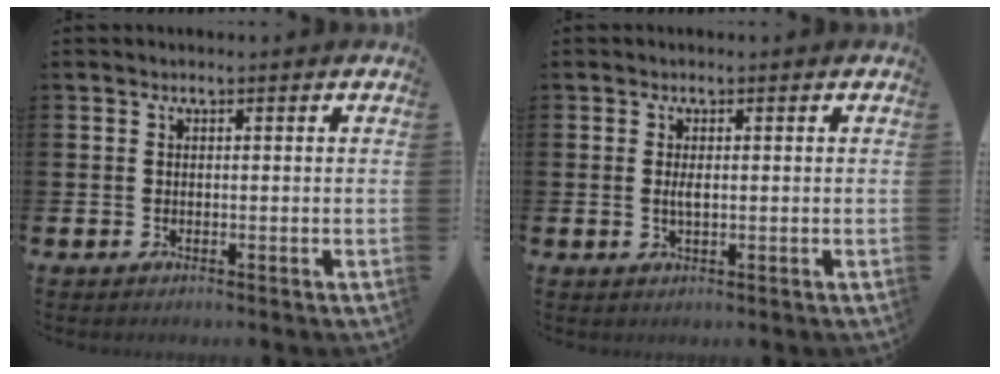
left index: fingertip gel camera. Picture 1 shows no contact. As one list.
[{"total": 1.7, "force": [0.1, 0.6, 1.5], "torque": [-0.028, 0.002, 0.000]}]